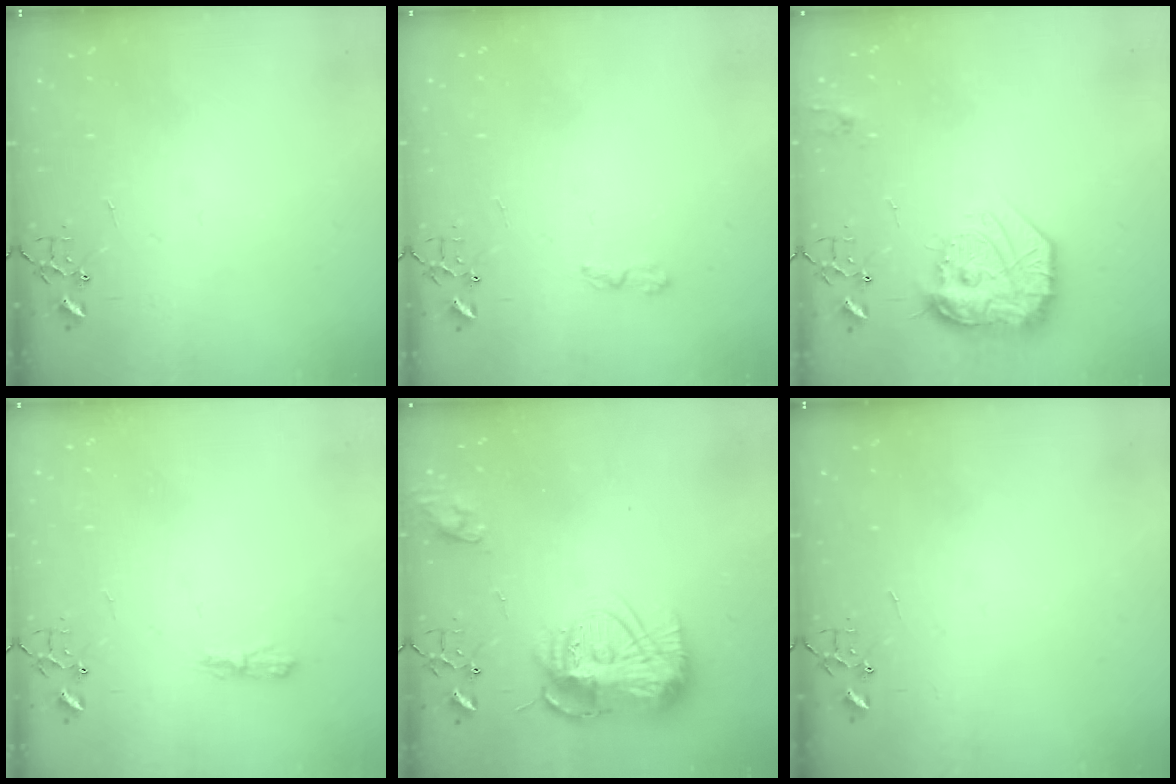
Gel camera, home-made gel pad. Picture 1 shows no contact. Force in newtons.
{"total": 4.8, "press": 4.8, "slide": 0.5}
{"total": 20.0, "press": 19.9, "slide": 1.6}
{"total": 5.1, "press": 5.0, "slide": 0.6}
{"total": 17.2, "press": 17.1, "slide": 1.7}
{"total": 0.0}